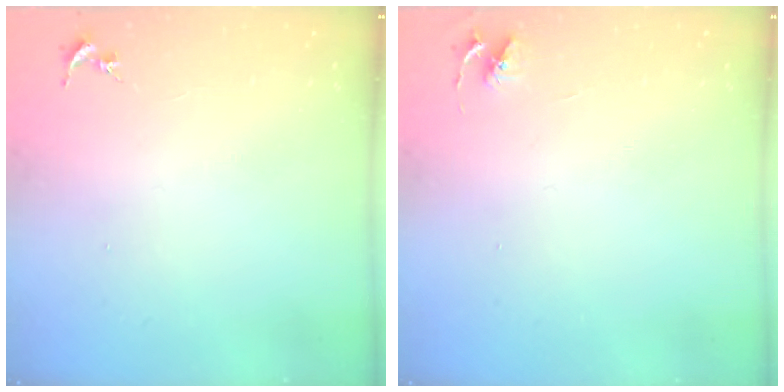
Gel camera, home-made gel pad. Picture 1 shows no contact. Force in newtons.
{"total": 4.1, "press": 4.0, "slide": 0.5}